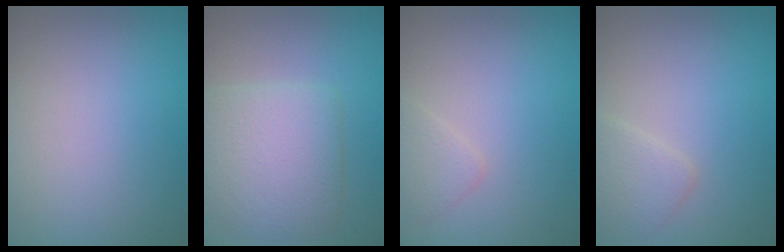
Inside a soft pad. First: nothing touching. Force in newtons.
{"total": 5.3, "press": 5.3, "slide": 0.2}
{"total": 1.2, "press": 1.2, "slide": 0.1}
{"total": 2.0, "press": 2.0, "slide": 0.0}